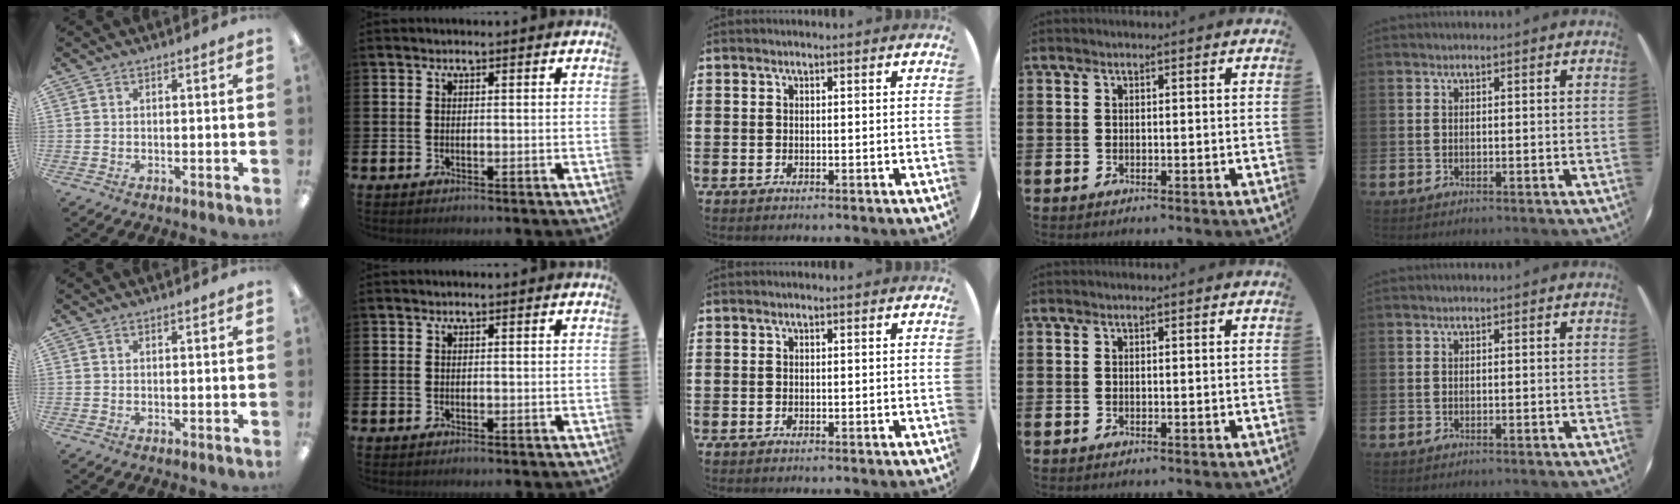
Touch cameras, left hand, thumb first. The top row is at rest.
{}